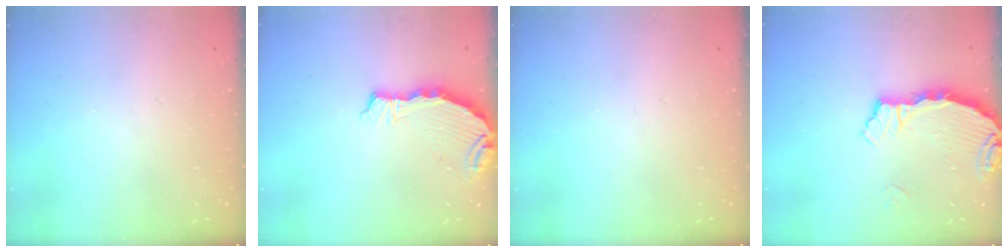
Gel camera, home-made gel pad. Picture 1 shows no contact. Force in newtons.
{"total": 6.8, "press": 6.0, "slide": 3.3}
{"total": 0.0}
{"total": 3.3, "press": 3.2, "slide": 0.4}